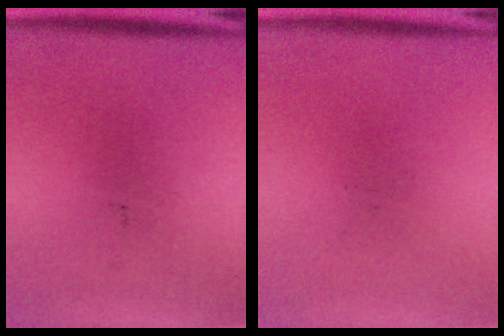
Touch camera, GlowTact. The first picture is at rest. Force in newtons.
{"total": 0.0}